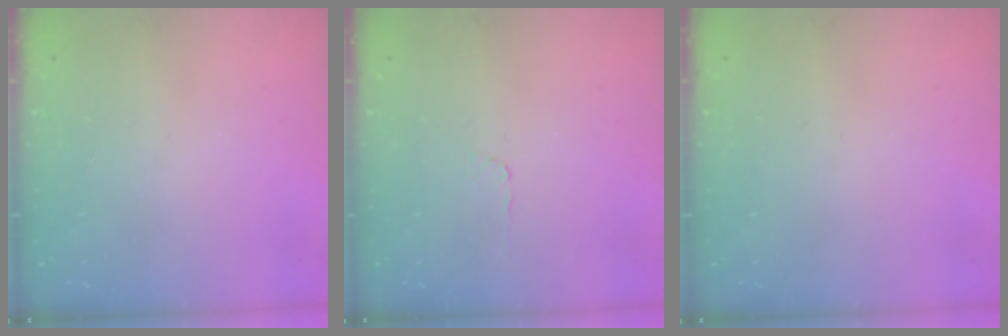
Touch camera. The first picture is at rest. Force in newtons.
{"total": 2.7, "press": 2.6, "slide": 0.3}
{"total": 0.0}